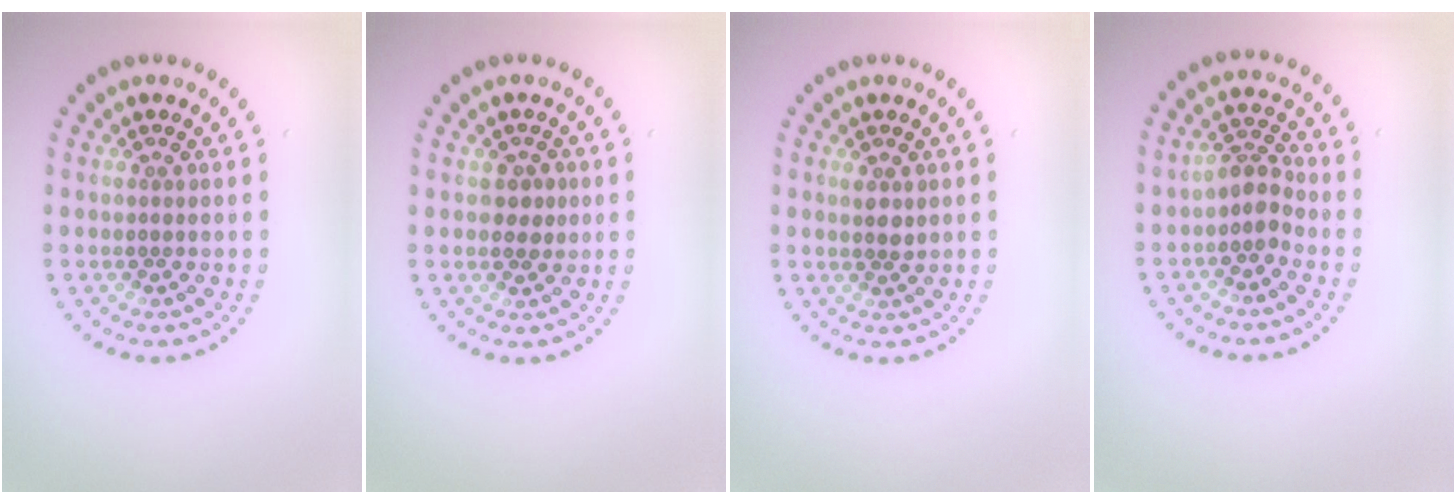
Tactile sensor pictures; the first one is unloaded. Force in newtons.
{"total": 1.7, "press": 1.6, "slide": 0.5}
{"total": 1.3, "press": 1.2, "slide": 0.5}
{"total": 2.5, "press": 2.0, "slide": 1.5}